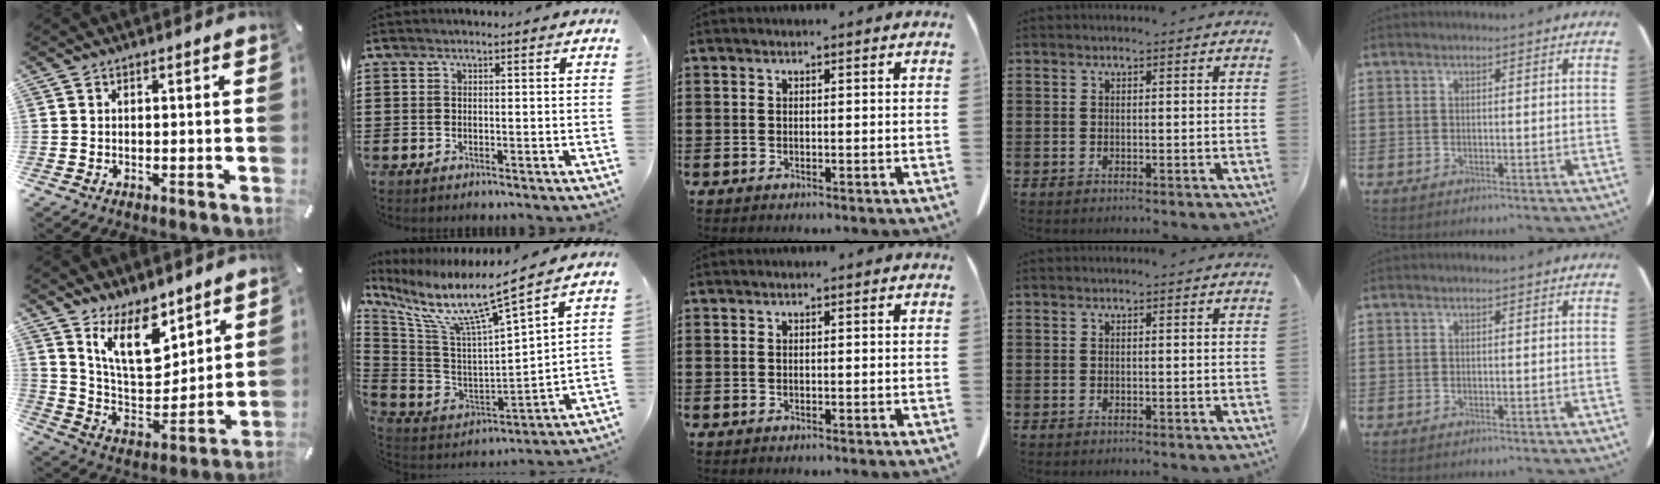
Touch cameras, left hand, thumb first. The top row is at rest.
{"thumb": {"total": 15.5, "force": [10.2, 7.8, 8.7], "torque": [-0.156, -0.054, 0.190]}, "index": {"total": 9.9, "force": [7.0, 0.5, 7.0], "torque": [-0.163, -0.057, 0.109]}}